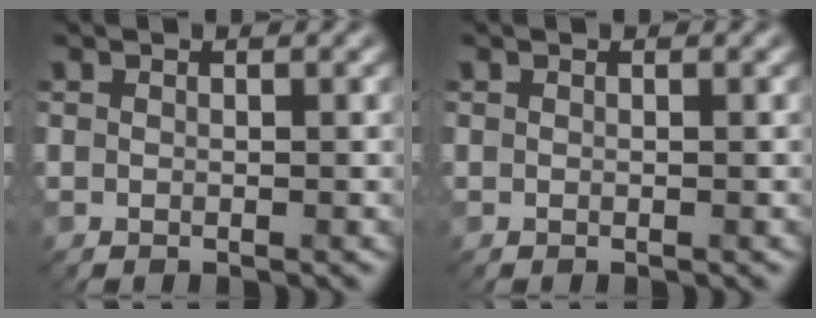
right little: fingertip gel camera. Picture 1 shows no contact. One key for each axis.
{"total": 0.0}